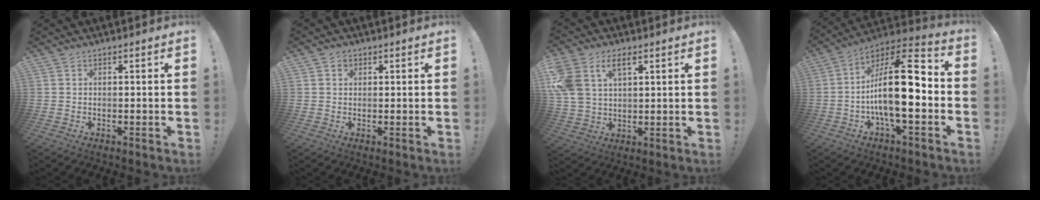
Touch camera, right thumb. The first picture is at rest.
{"total": 1.4, "force": [0.7, 1.2, 0.3], "torque": [-0.002, 0.001, 0.010]}
{"total": 10.6, "force": [4.9, 6.9, 6.5], "torque": [-0.144, -0.012, 0.094]}
{"total": 21.7, "force": [-3.0, 8.1, 19.9], "torque": [-0.351, 0.019, -0.047]}